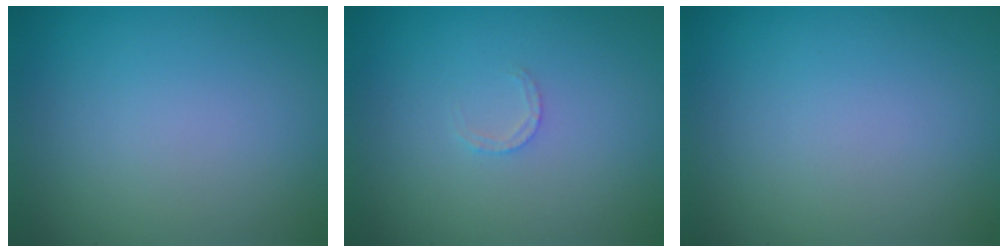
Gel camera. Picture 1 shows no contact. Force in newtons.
{"total": 0.9, "press": 0.9, "slide": 0.2}
{"total": 0.0}